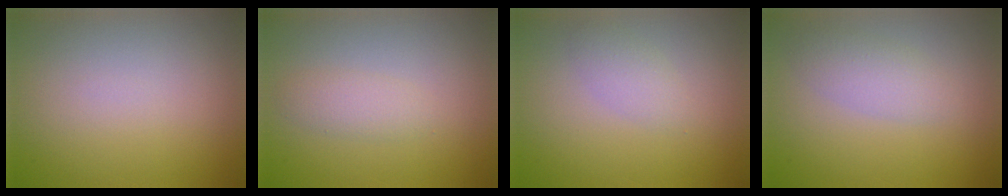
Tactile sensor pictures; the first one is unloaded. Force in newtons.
{"total": 1.5, "press": 1.5, "slide": 0.1}
{"total": 1.6, "press": 1.6, "slide": 0.0}
{"total": 2.3, "press": 2.3, "slide": 0.1}